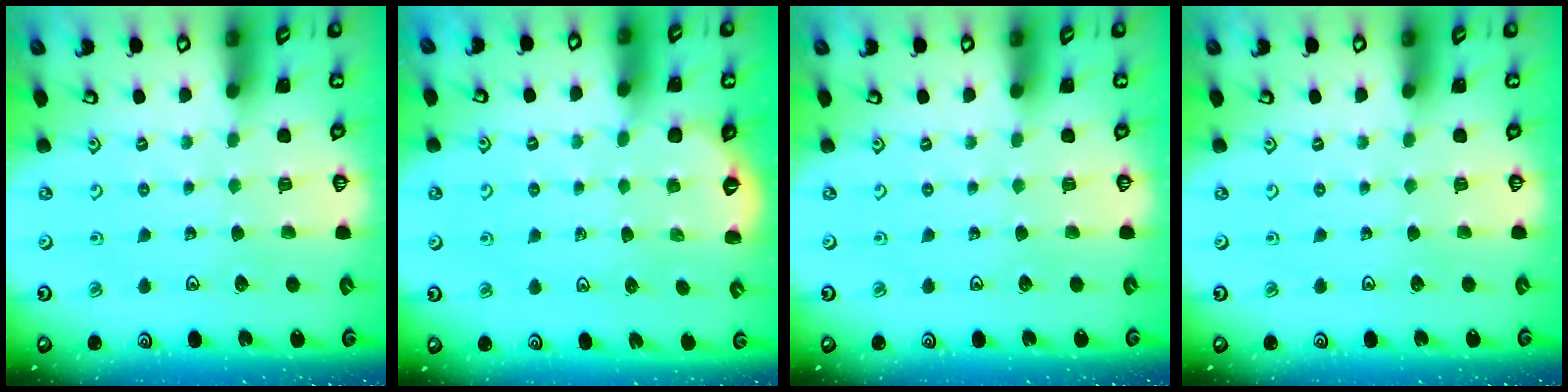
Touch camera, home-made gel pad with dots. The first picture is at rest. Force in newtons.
{"total": 2.6, "press": 1.9, "slide": 1.9}
{"total": 0.0}
{"total": 0.0}